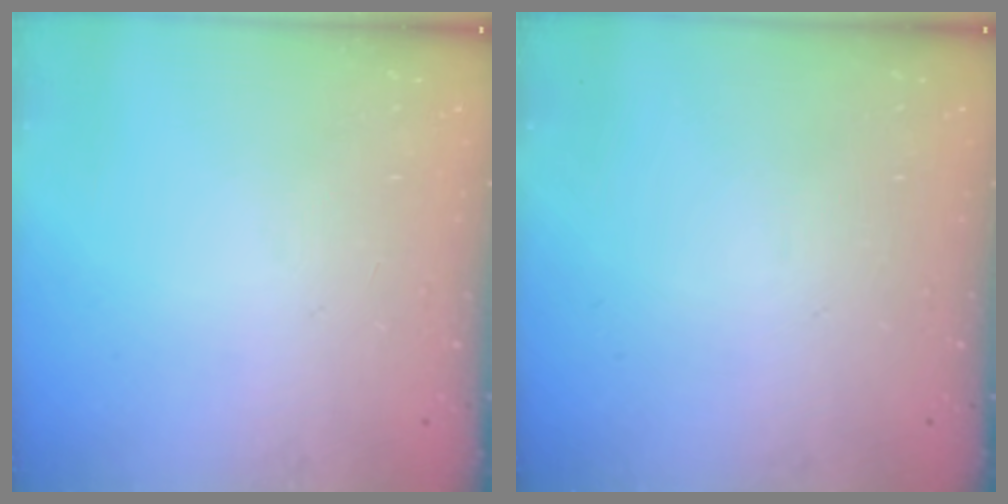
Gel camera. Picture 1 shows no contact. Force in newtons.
{"total": 0.0}